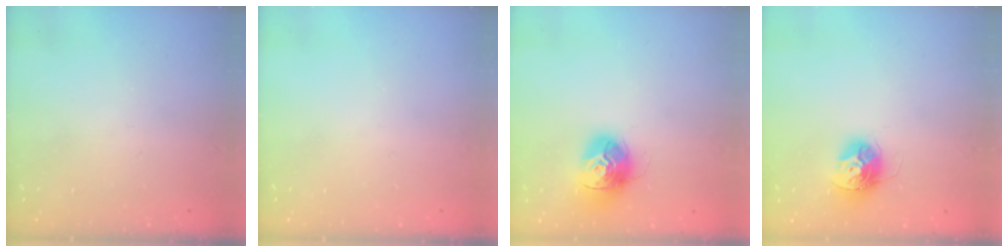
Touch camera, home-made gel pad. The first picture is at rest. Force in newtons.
{"total": 0.0}
{"total": 14.6, "press": 14.5, "slide": 1.4}
{"total": 11.1, "press": 11.1, "slide": 0.5}